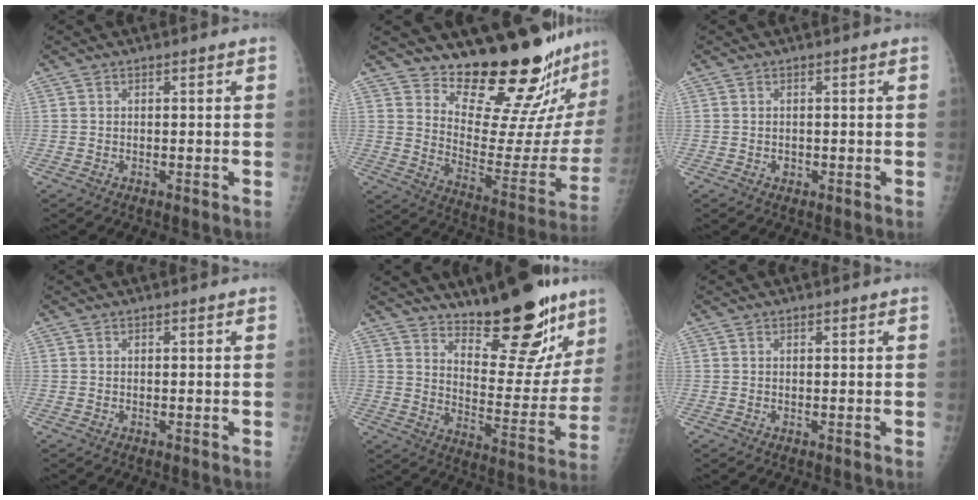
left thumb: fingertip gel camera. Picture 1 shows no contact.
{"total": 21.3, "force": [19.3, 3.5, 8.3], "torque": [-0.081, -0.197, 0.270]}
{"total": 0.6, "force": [-0.1, 0.6, 0.3], "torque": [0.000, 0.001, 0.000]}
{"total": 0.0}
{"total": 19.8, "force": [14.7, 6.8, 11.5], "torque": [-0.111, -0.111, 0.220]}
{"total": 0.0}